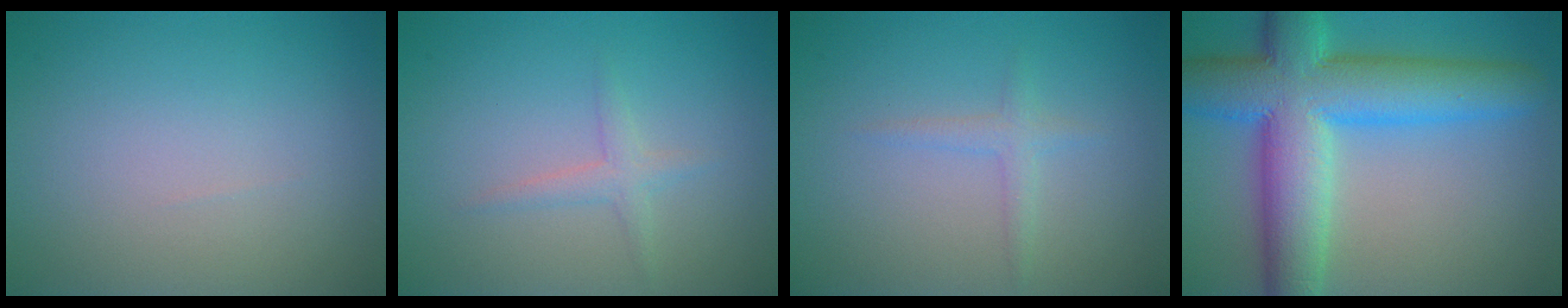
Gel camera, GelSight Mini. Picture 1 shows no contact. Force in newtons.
{"total": 1.5, "press": 1.5, "slide": 0.1}
{"total": 1.3, "press": 1.3, "slide": 0.1}
{"total": 11.8, "press": 11.7, "slide": 0.3}